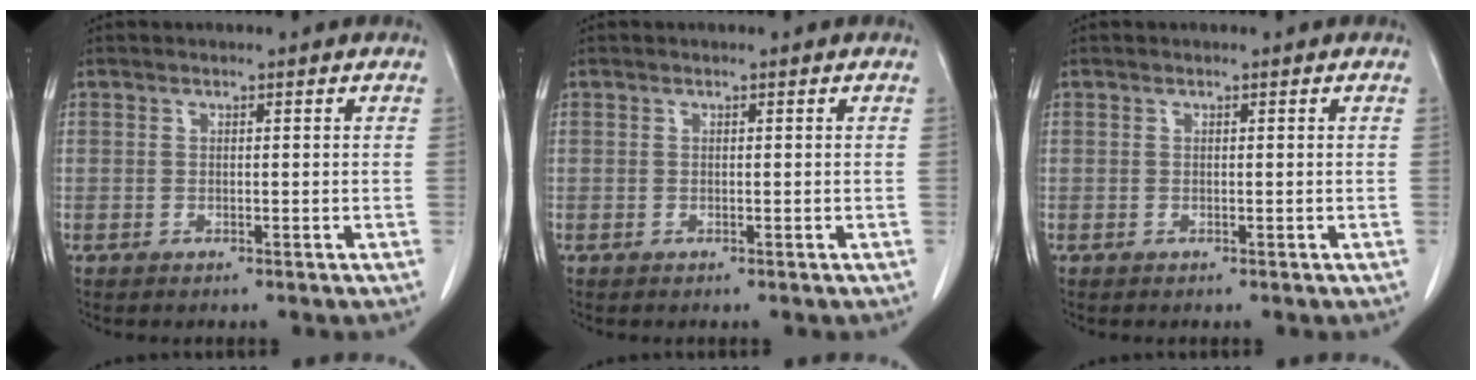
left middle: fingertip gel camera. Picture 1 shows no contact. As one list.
[{"total": 0.0}, {"total": 0.0}]